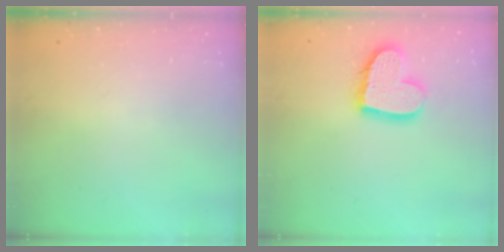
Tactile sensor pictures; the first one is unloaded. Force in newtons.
{"total": 16.4, "press": 16.4, "slide": 1.5}